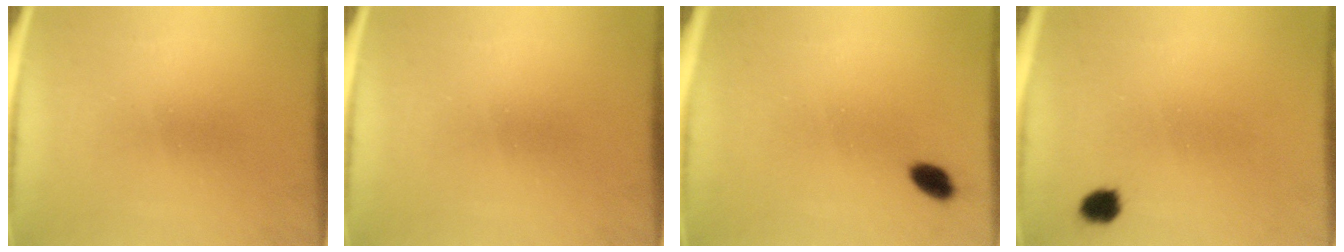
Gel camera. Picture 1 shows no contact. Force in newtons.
{"total": 0.0}
{"total": 2.9}
{"total": 2.8}